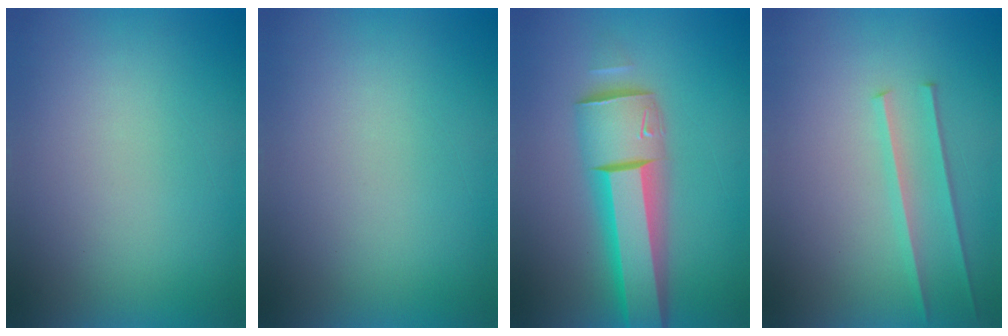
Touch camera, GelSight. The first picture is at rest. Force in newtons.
{"total": 0.0}
{"total": 7.5}
{"total": 2.2}